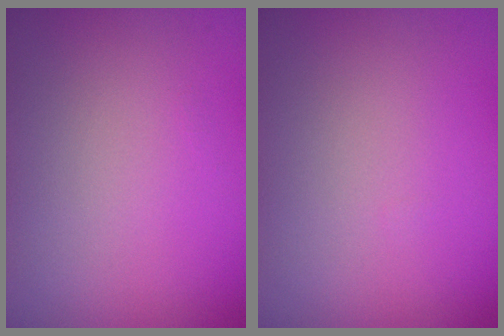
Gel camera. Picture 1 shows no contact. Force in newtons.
{"total": 0.0}